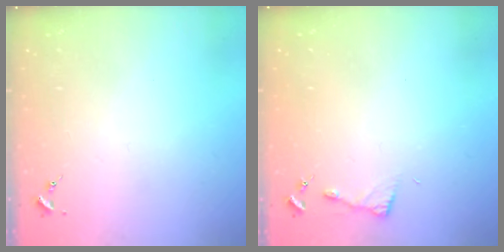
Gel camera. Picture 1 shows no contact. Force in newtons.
{"total": 4.2, "press": 4.2, "slide": 0.5}